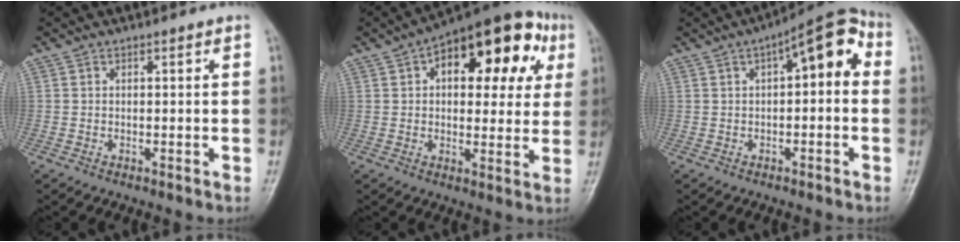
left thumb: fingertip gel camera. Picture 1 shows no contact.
{"total": 20.7, "force": [6.9, 10.7, 16.3], "torque": [-0.176, 0.018, 0.086]}
{"total": 9.7, "force": [1.8, 4.2, 8.6], "torque": [-0.095, 0.036, 0.012]}